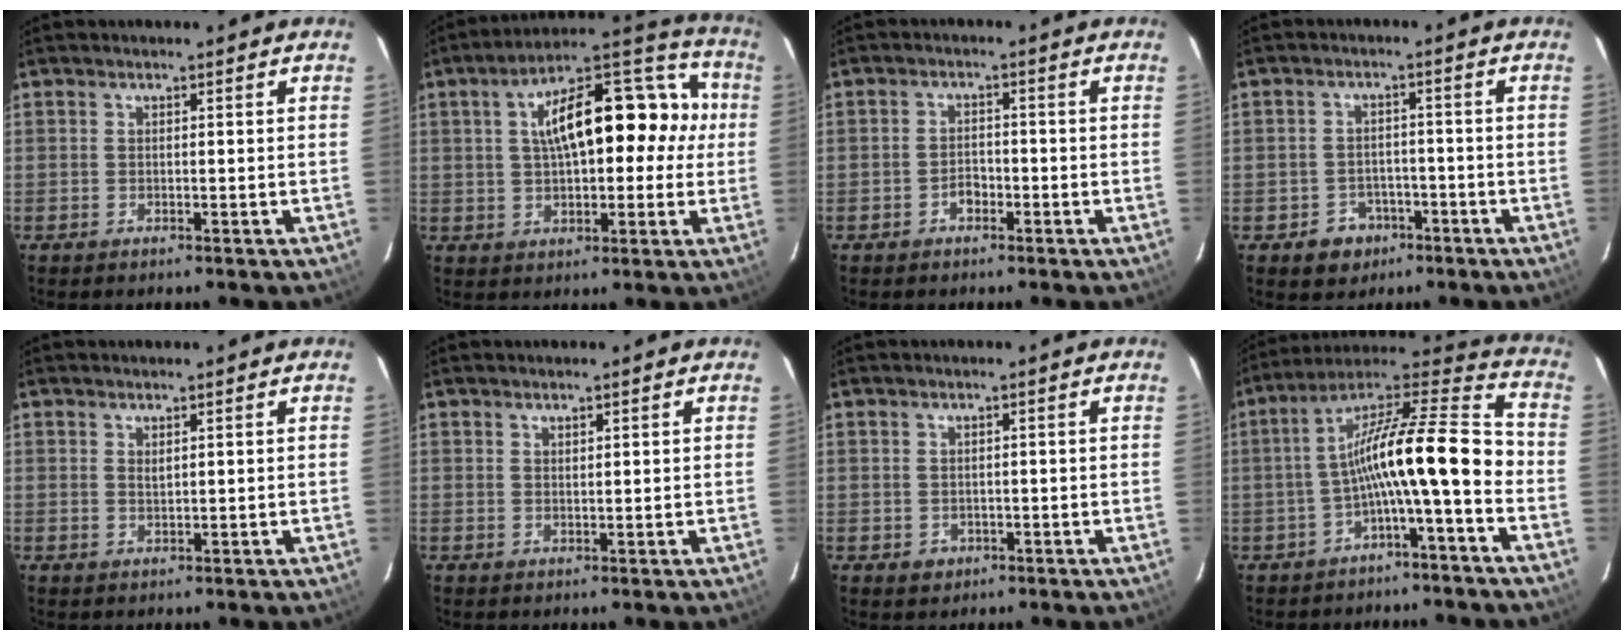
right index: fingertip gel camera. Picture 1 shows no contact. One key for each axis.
{"total": 18.8, "fx": 2.2, "fy": 9.7, "fz": 15.9, "tx": -0.258, "ty": 0.058, "tz": 0.036}
{"total": 2.3, "fx": -1.5, "fy": 1.5, "fz": 0.9, "tx": -0.019, "ty": 0.005, "tz": -0.024}
{"total": 5.7, "fx": -2.9, "fy": 4.8, "fz": 0.9, "tx": -0.034, "ty": 0.019, "tz": -0.030}
{"total": 1.0, "fx": 0.6, "fy": 0.4, "fz": 0.7, "tx": -0.011, "ty": 0.000, "tz": 0.012}
{"total": 1.1, "fx": 0.9, "fy": 0.4, "fz": 0.6, "tx": -0.008, "ty": 0.001, "tz": 0.016}
{"total": 2.3, "fx": -0.3, "fy": 2.2, "fz": 0.4, "tx": -0.005, "ty": 0.000, "tz": 0.000}
{"total": 15.3, "fx": -4.6, "fy": 2.2, "fz": 14.4, "tx": -0.248, "ty": 0.026, "tz": -0.083}